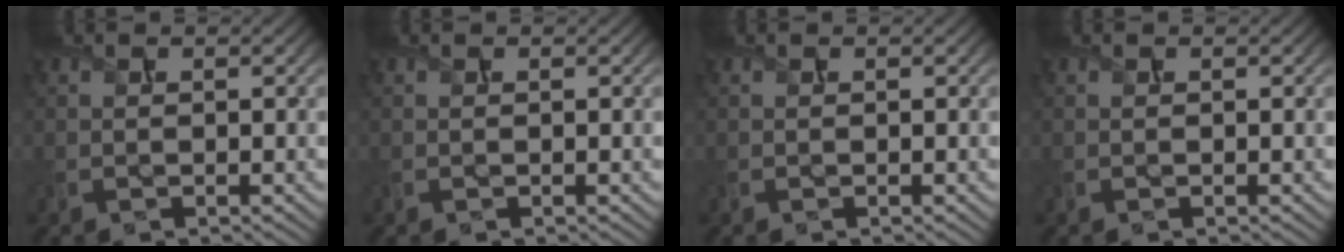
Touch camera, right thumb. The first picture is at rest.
{"total": 0.0}
{"total": 0.0}
{"total": 0.0}